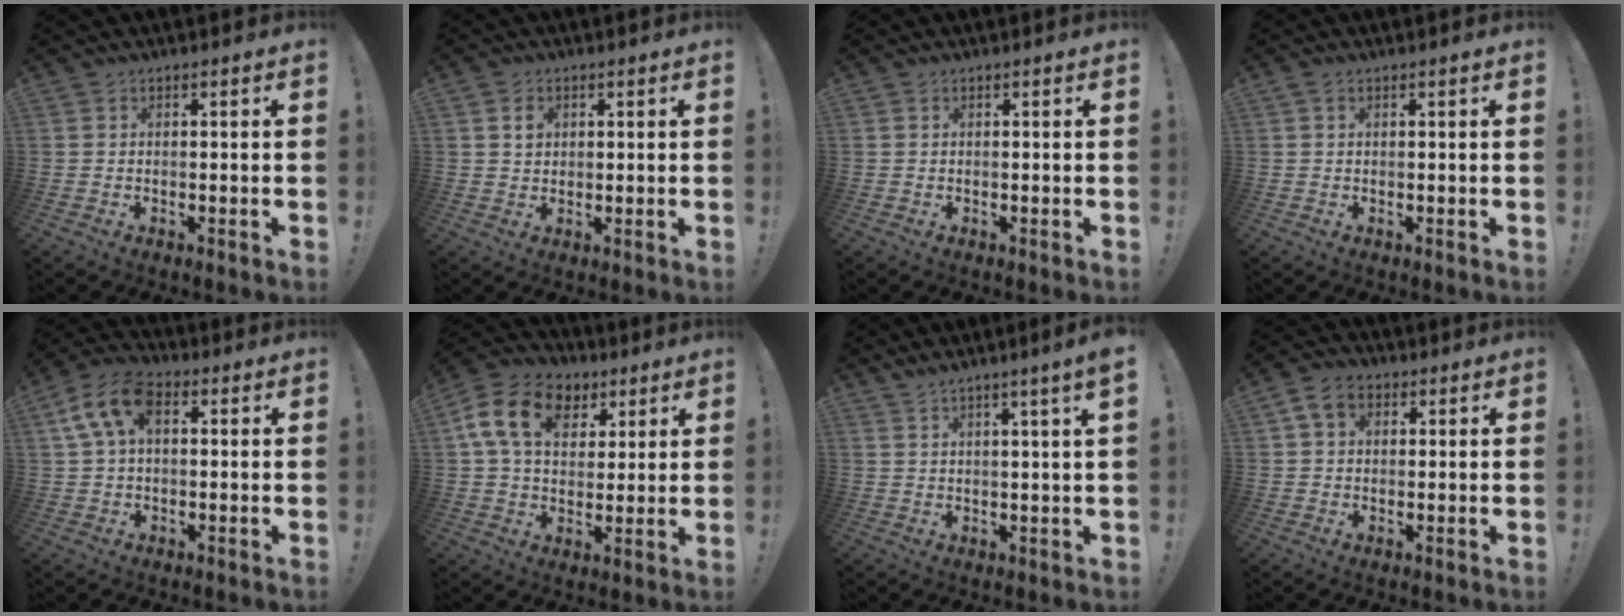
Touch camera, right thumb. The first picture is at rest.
{"total": 3.2, "force": [1.3, 2.7, 1.3], "torque": [-0.008, -0.005, 0.019]}
{"total": 0.0}
{"total": 0.8, "force": [0.3, 0.3, 0.7], "torque": [-0.020, 0.004, 0.007]}
{"total": 11.6, "force": [3.2, 7.1, 8.6], "torque": [-0.178, 0.005, 0.062]}
{"total": 16.3, "force": [6.4, 11.5, 9.6], "torque": [-0.156, -0.012, 0.124]}
{"total": 4.3, "force": [2.7, -0.9, 3.2], "torque": [-0.045, -0.017, 0.041]}
{"total": 6.8, "force": [2.5, 4.8, 4.1], "torque": [-0.071, 0.008, 0.051]}